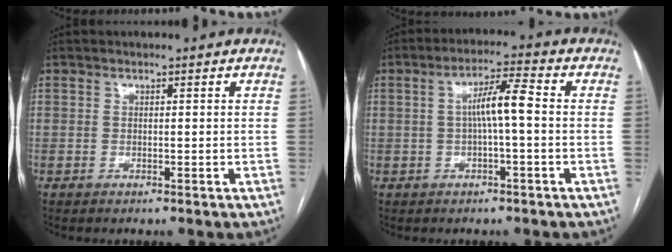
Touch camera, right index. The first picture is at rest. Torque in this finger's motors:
{"motor_torque": [0.50, -0.17, 0.33, 0.08]}